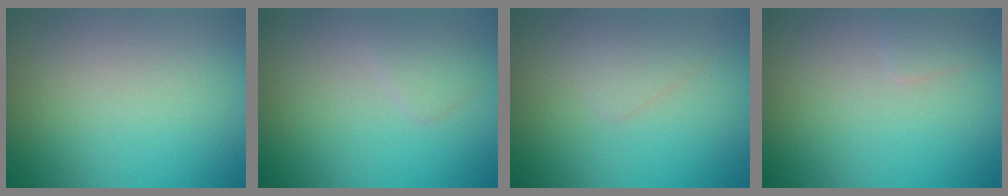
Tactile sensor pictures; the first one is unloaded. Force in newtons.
{"total": 1.6, "press": 1.6, "slide": 0.1}
{"total": 1.3, "press": 1.3, "slide": 0.0}
{"total": 1.0, "press": 1.0, "slide": 0.0}